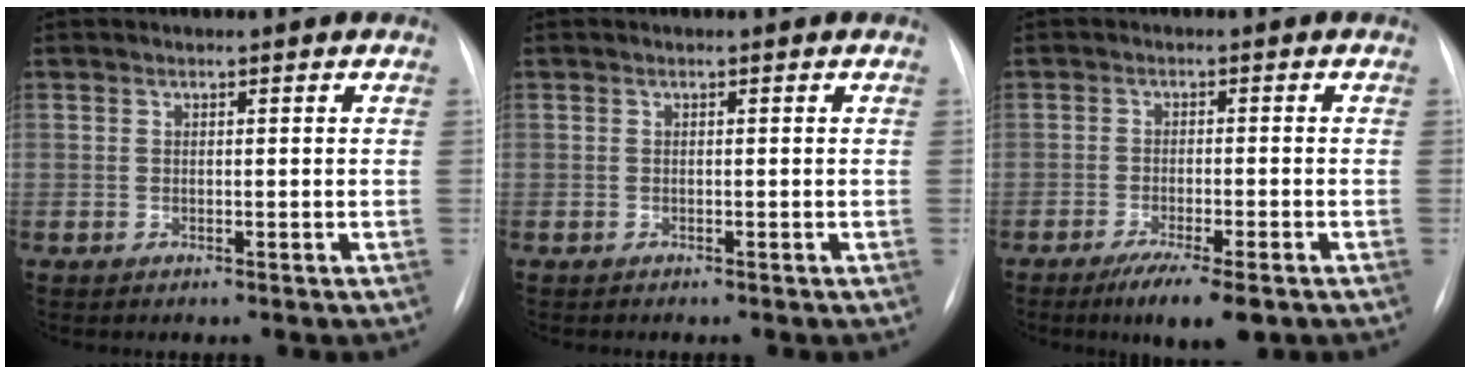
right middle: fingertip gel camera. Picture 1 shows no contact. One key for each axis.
{"total": 0.0}
{"total": 7.2, "fx": -4.8, "fy": 0.9, "fz": 5.3, "tx": -0.079, "ty": -0.016, "tz": -0.070}